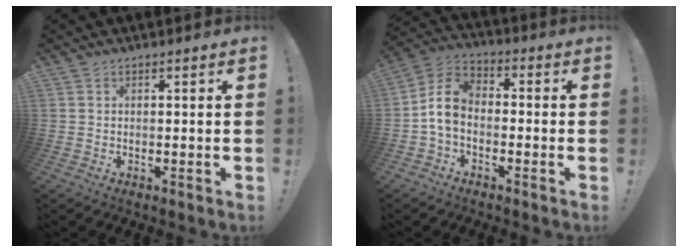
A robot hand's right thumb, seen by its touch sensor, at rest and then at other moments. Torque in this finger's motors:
{"motor_torque": [0.69, 0.77, 0.59, -0.72, 0.02]}